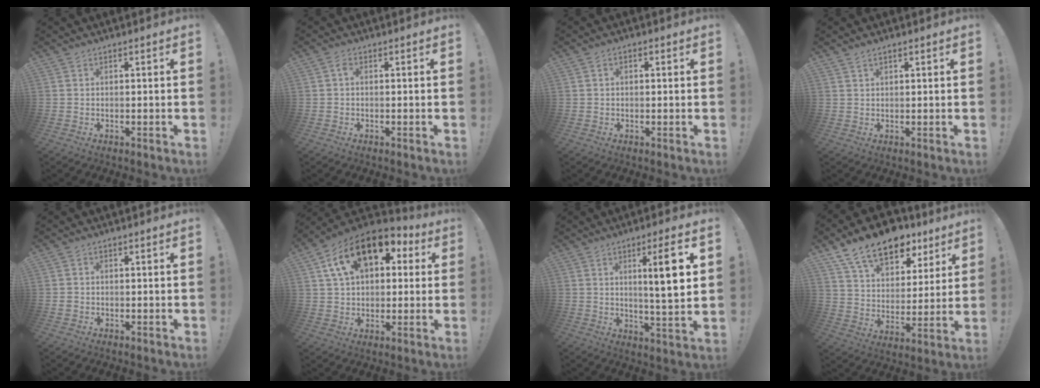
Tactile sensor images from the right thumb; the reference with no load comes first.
{"total": 1.2, "force": [0.1, 0.8, 0.9], "torque": [-0.014, 0.002, 0.000]}
{"total": 1.4, "force": [-0.2, 0.9, 1.0], "torque": [-0.014, 0.004, -0.004]}
{"total": 1.6, "force": [1.1, 0.6, 0.9], "torque": [-0.016, -0.003, 0.020]}
{"total": 1.0, "force": [-0.2, 0.9, 0.3], "torque": [-0.005, 0.003, -0.004]}
{"total": 18.2, "force": [8.4, 11.0, 11.9], "torque": [-0.189, -0.029, 0.151]}
{"total": 10.6, "force": [3.1, 0.5, 10.1], "torque": [-0.145, -0.014, 0.036]}
{"total": 17.0, "force": [11.7, 9.2, 8.3], "torque": [-0.131, -0.076, 0.208]}